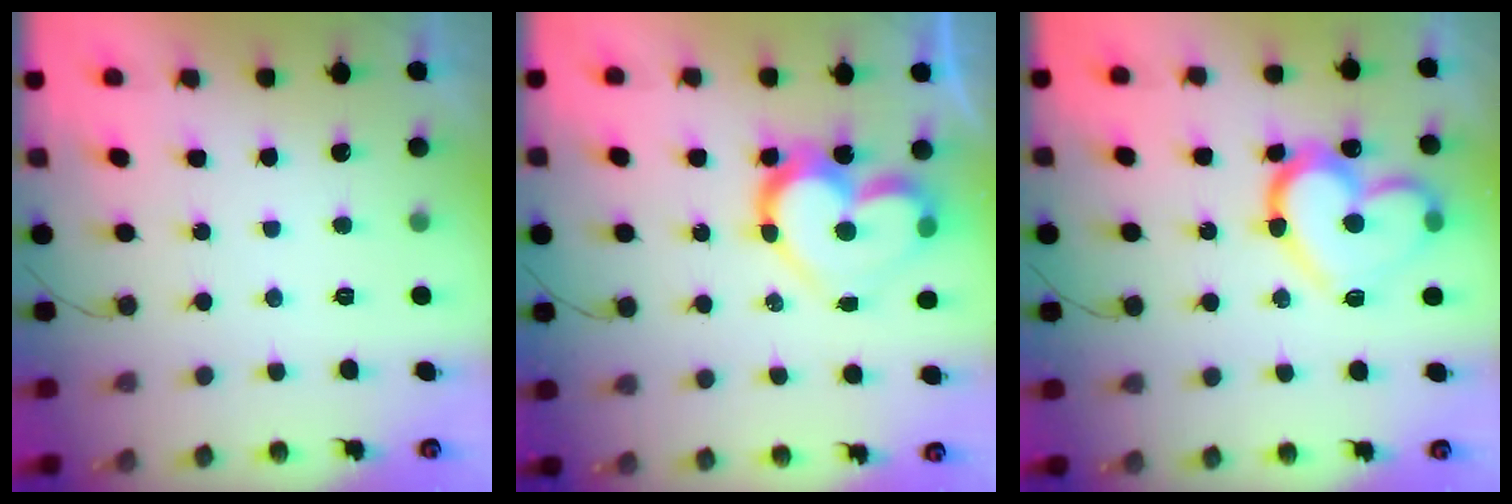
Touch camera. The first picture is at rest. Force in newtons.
{"total": 16.0, "press": 15.9, "slide": 1.4}
{"total": 18.6, "press": 18.6, "slide": 1.5}